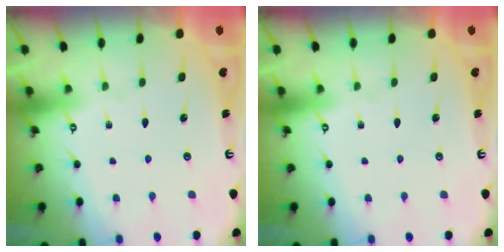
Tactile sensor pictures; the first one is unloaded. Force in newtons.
{"total": 0.0}